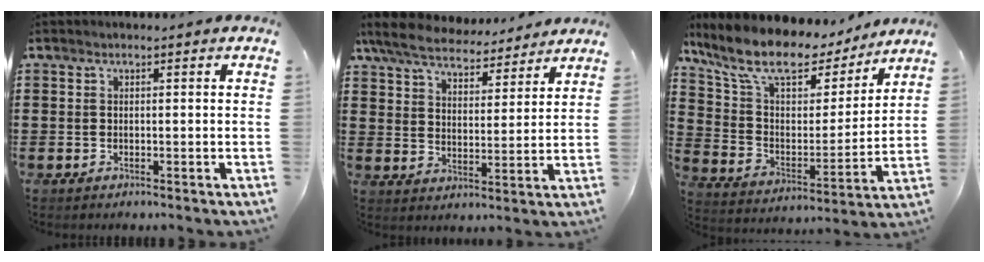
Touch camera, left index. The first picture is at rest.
{"total": 6.8, "force": [6.4, 1.5, 2.0], "torque": [-0.071, -0.033, 0.112]}
{"total": 11.5, "force": [9.2, 3.8, 5.6], "torque": [-0.146, -0.057, 0.159]}